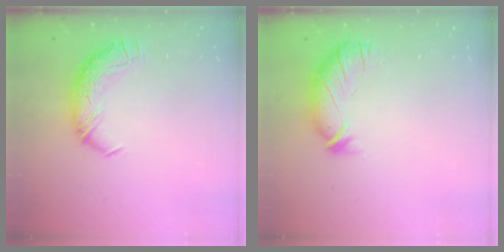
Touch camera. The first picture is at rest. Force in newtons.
{"total": 2.8, "press": 2.3, "slide": 1.6}